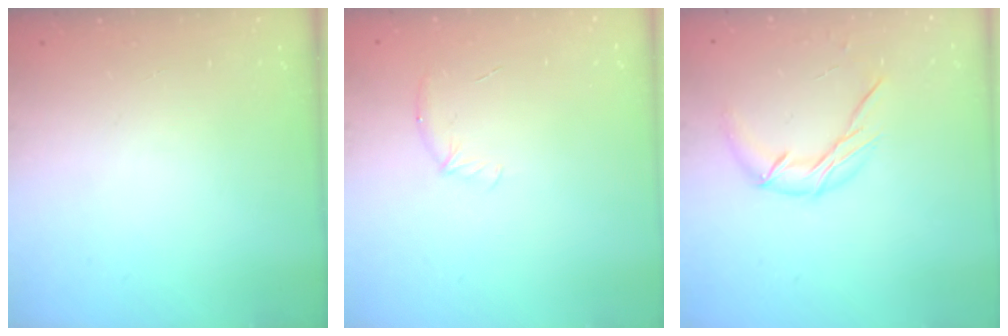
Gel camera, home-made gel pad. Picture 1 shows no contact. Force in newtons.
{"total": 5.5, "press": 5.3, "slide": 1.4}
{"total": 8.7, "press": 8.7, "slide": 0.3}